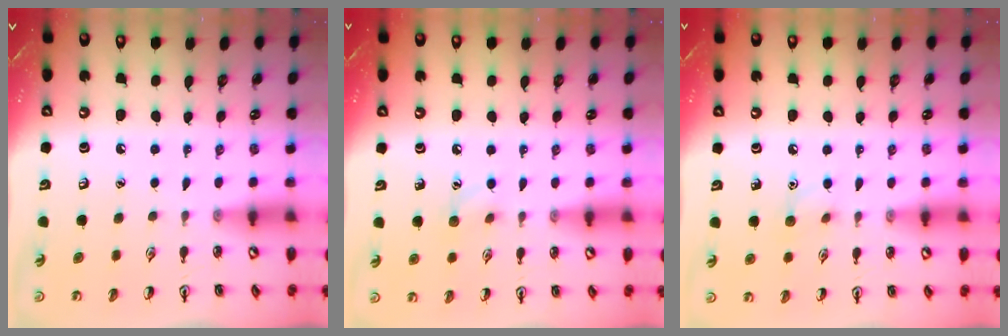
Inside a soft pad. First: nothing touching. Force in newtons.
{"total": 5.7, "press": 5.4, "slide": 1.8}
{"total": 5.8, "press": 5.6, "slide": 1.7}